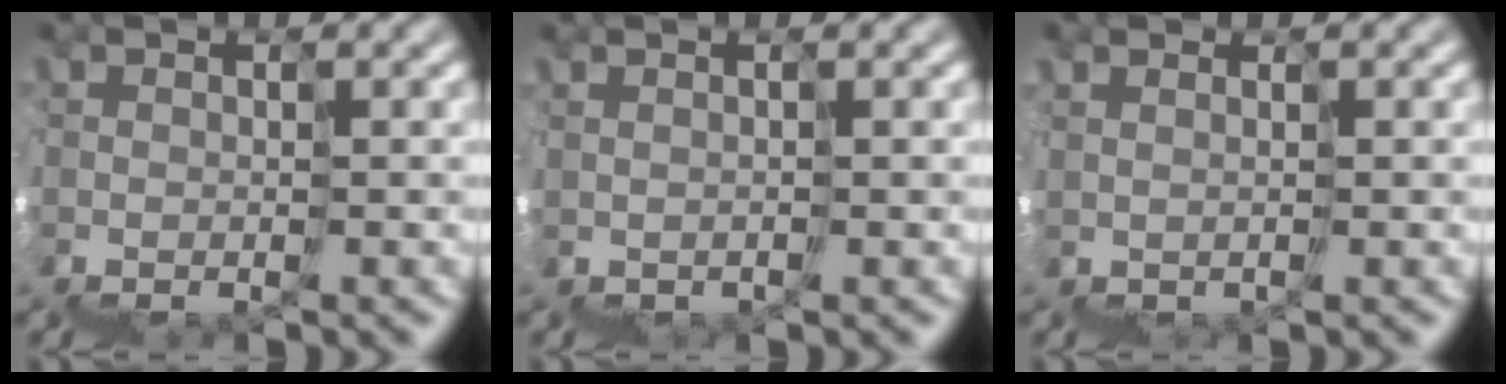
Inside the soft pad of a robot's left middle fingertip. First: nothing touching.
{"total": 2.4, "force": [1.2, -1.6, -1.4], "torque": [0.027, 0.017, 0.013]}
{"total": 3.3, "force": [1.8, -1.5, -2.4], "torque": [0.037, 0.025, 0.018]}